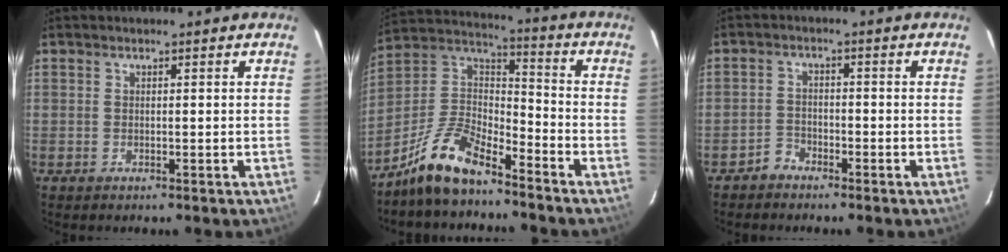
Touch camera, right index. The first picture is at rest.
{"total": 13.2, "force": [-10.1, 4.2, 7.3], "torque": [-0.171, 0.020, -0.198]}
{"total": 2.6, "force": [-2.1, 1.5, -0.1], "torque": [0.003, 0.010, -0.040]}